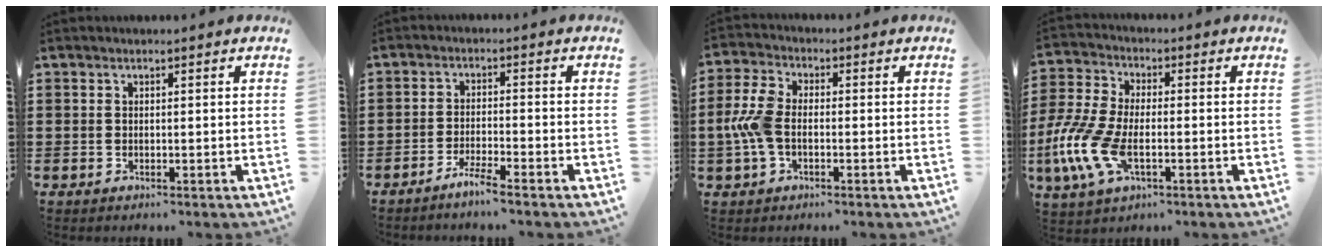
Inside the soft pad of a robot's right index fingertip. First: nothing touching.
{"total": 3.1, "force": [-2.7, -0.4, 1.4], "torque": [-0.030, -0.001, -0.053]}
{"total": 6.6, "force": [-0.9, 3.9, 5.3], "torque": [-0.139, -0.003, -0.025]}
{"total": 10.0, "force": [-3.2, 4.8, 8.1], "torque": [-0.212, -0.015, -0.065]}